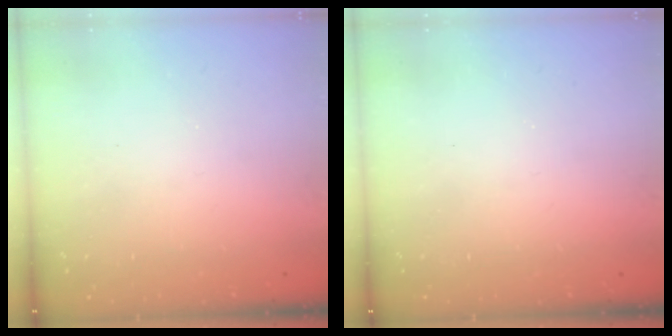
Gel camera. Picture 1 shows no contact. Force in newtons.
{"total": 0.0}